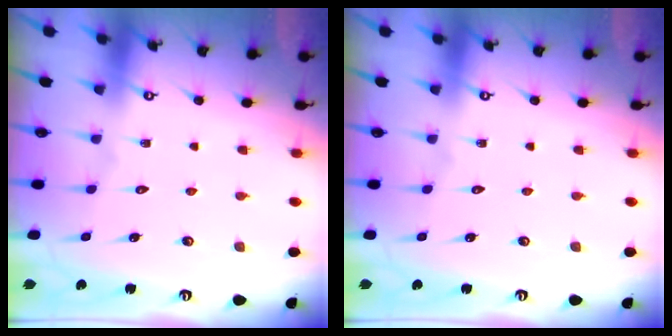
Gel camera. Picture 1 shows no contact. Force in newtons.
{"total": 0.0}